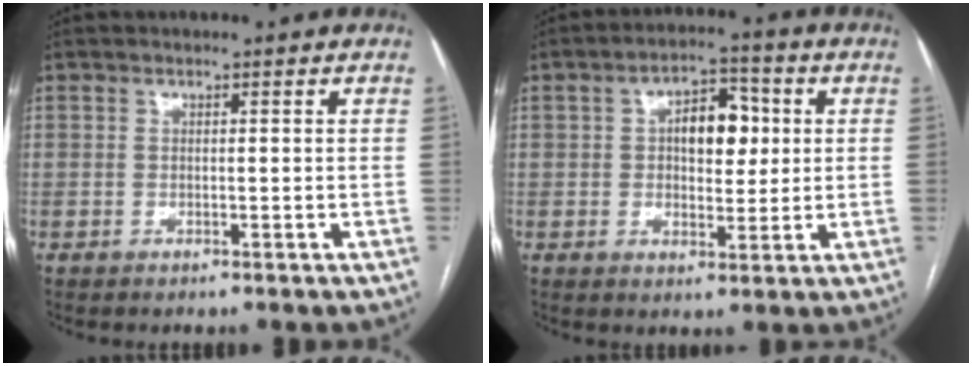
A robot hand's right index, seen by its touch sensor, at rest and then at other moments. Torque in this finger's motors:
{"motor_torque": [0.55, 0.11, 0.21, 0.05]}